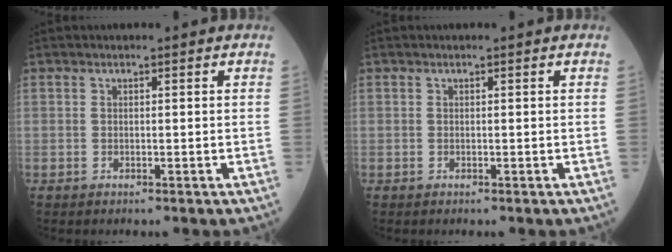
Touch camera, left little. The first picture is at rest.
{"total": 0.0}